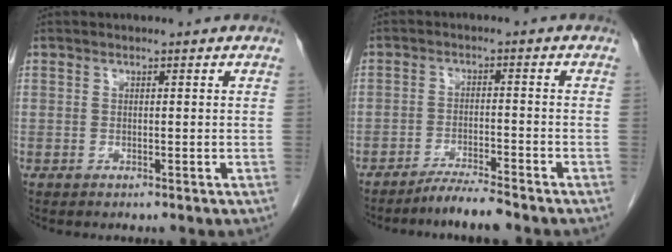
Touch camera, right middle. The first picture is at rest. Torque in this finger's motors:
{"motor_torque": [0.90, -0.75, 0.07, 0.03]}